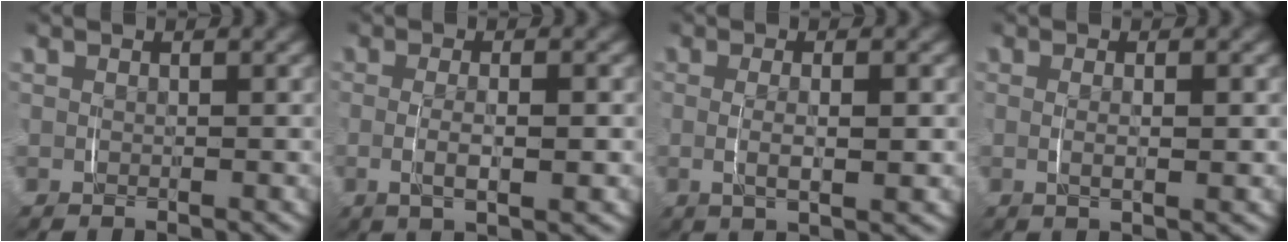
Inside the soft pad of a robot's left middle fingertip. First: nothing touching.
{"total": 3.0, "force": [-0.5, 0.8, 2.8], "torque": [-0.054, -0.006, -0.003]}
{"total": 2.9, "force": [-0.1, 0.6, 2.8], "torque": [-0.052, -0.007, 0.005]}
{"total": 1.6, "force": [0.1, 0.2, 1.6], "torque": [-0.029, -0.005, 0.004]}